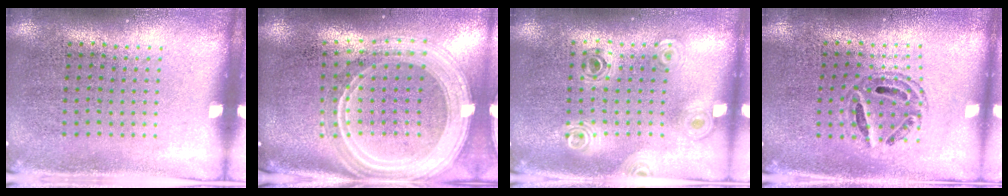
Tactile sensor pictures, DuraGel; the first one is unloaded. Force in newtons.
{"total": 3.0, "press": 2.4, "slide": 1.8}
{"total": 0.9, "press": 0.9, "slide": 0.2}
{"total": 0.6, "press": 0.6, "slide": 0.2}